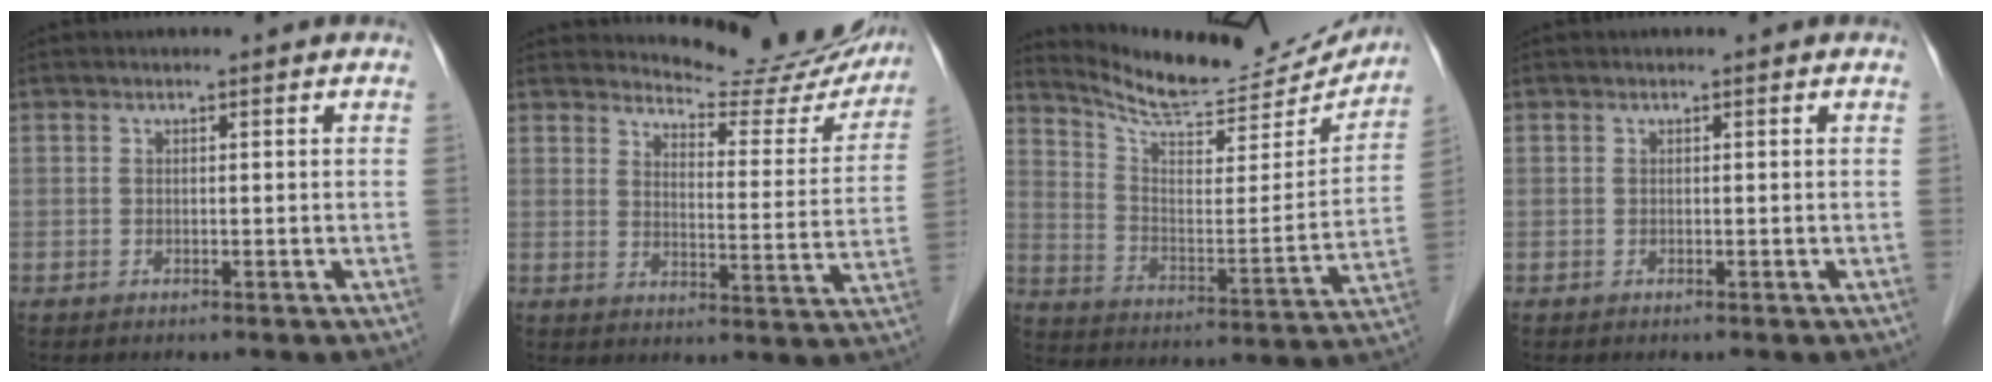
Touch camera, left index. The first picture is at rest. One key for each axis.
{"total": 15.9, "fx": 15.2, "fy": 3.2, "fz": 3.3, "tx": -0.029, "ty": -0.058, "tz": 0.169}
{"total": 19.5, "fx": 18.5, "fy": 3.2, "fz": 5.1, "tx": -0.087, "ty": -0.047, "tz": 0.266}
{"total": 0.0}